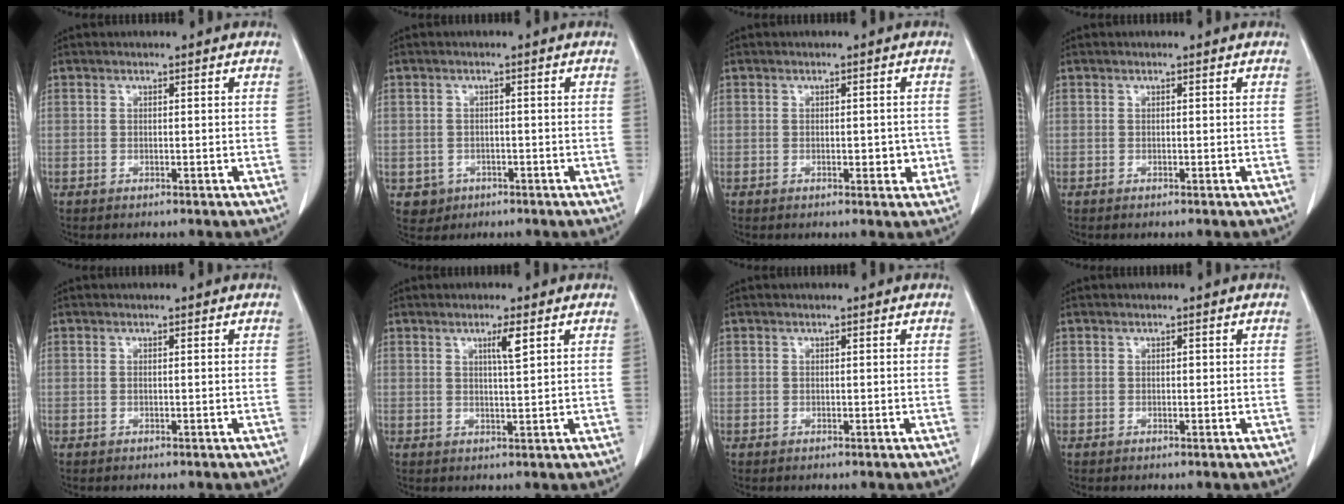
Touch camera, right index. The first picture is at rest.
{"total": 3.0, "force": [-1.0, 2.8, 0.2], "torque": [0.005, 0.010, -0.008]}
{"total": 2.8, "force": [-0.6, 1.4, 2.3], "torque": [-0.029, 0.000, -0.003]}
{"total": 0.0}
{"total": 0.0}
{"total": 2.8, "force": [1.3, -0.1, 2.5], "torque": [-0.046, -0.004, 0.023]}
{"total": 0.0}
{"total": 0.0}